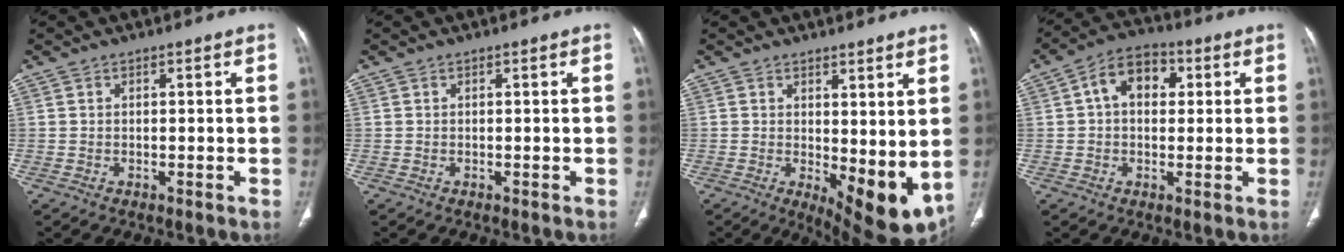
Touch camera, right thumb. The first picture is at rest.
{"total": 0.0}
{"total": 10.6, "force": [0.4, 4.6, 9.6], "torque": [-0.114, -0.029, 0.021]}
{"total": 8.7, "force": [1.8, 6.1, 5.9], "torque": [-0.071, 0.016, 0.021]}